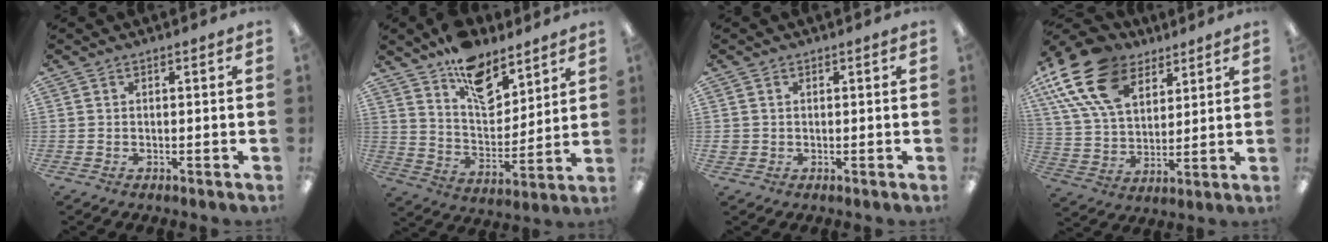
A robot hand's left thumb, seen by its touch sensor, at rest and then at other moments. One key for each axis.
{"total": 13.4, "fx": 10.0, "fy": 6.8, "fz": 5.8, "tx": -0.084, "ty": -0.067, "tz": 0.182}
{"total": 1.5, "fx": 0.2, "fy": 1.5, "fz": 0.2, "tx": -0.006, "ty": 0.003, "tz": 0.003}
{"total": 19.8, "fx": 10.7, "fy": 12.1, "fz": 11.5, "tx": -0.250, "ty": -0.037, "tz": 0.197}